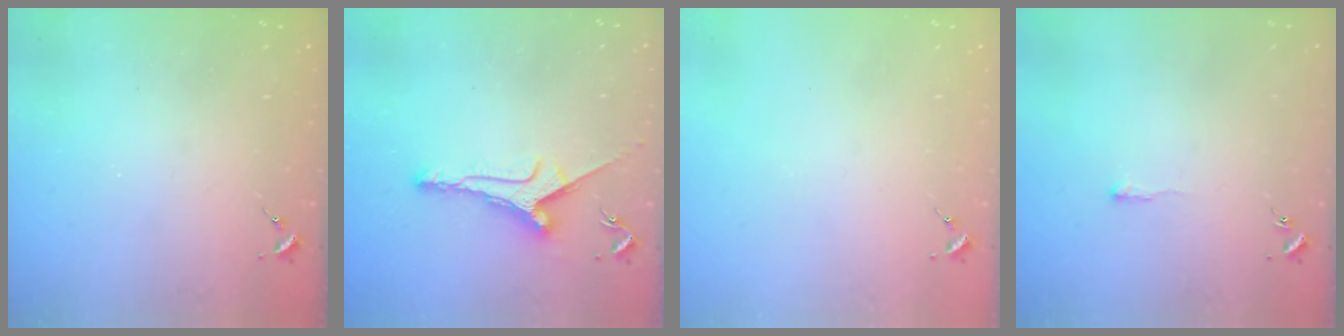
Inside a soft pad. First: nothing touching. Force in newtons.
{"total": 8.5, "press": 8.5, "slide": 0.5}
{"total": 0.0}
{"total": 2.1, "press": 2.1, "slide": 0.4}